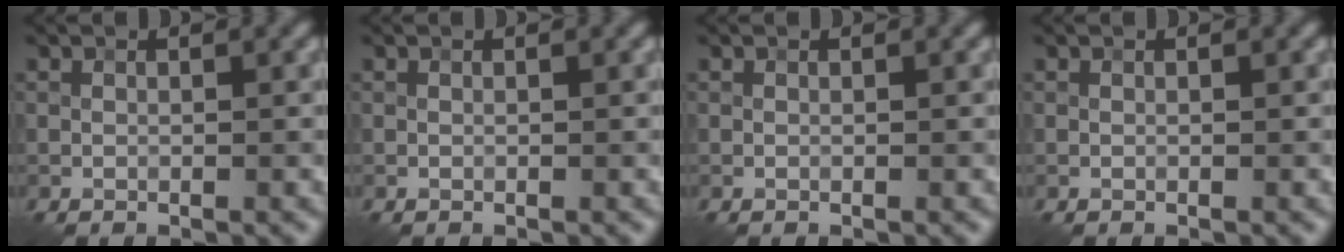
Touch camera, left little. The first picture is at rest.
{"total": 0.0}
{"total": 0.0}
{"total": 0.0}